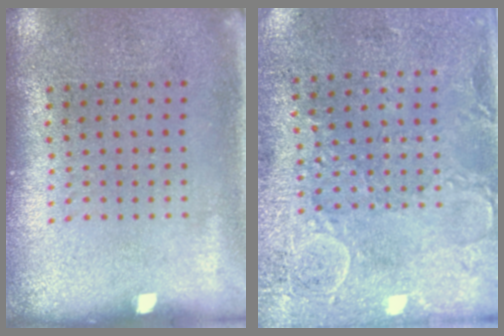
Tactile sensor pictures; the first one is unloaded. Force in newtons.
{"total": 2.8, "press": 2.5, "slide": 1.2}